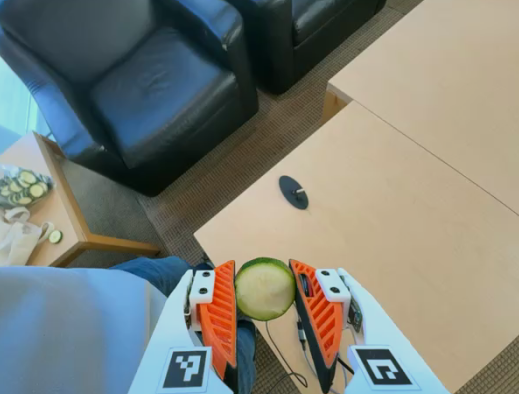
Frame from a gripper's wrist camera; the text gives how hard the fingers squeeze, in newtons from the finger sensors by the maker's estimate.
{"total": 8.3, "left": 8.1, "right": 8.5}